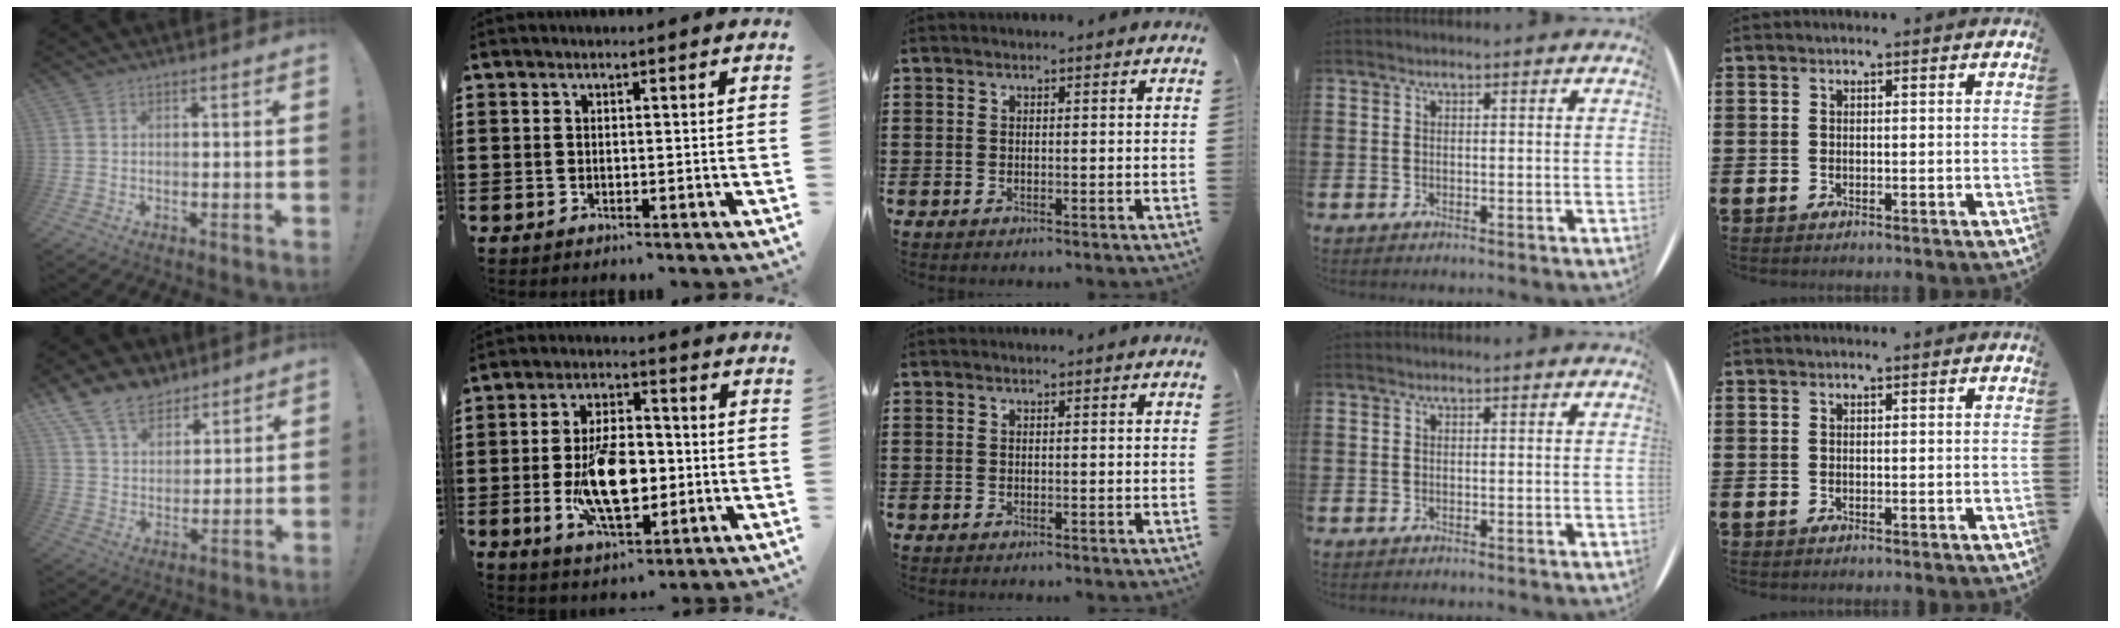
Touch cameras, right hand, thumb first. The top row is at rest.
{"thumb": {"total": 12.3, "force": [8.9, 7.2, 4.4], "torque": [-0.084, -0.055, 0.173]}, "index": {"total": 12.0, "force": [-2.0, 6.1, 10.2], "torque": [-0.192, -0.007, -0.037]}}